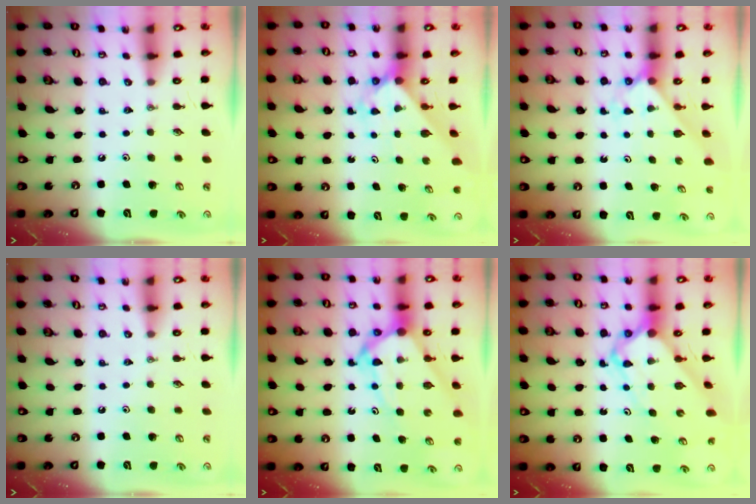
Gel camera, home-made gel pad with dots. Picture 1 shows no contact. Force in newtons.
{"total": 2.4, "press": 2.4, "slide": 0.3}
{"total": 2.3, "press": 2.3, "slide": 0.2}
{"total": 0.0}
{"total": 10.5, "press": 10.5, "slide": 1.0}
{"total": 6.9, "press": 6.8, "slide": 0.6}